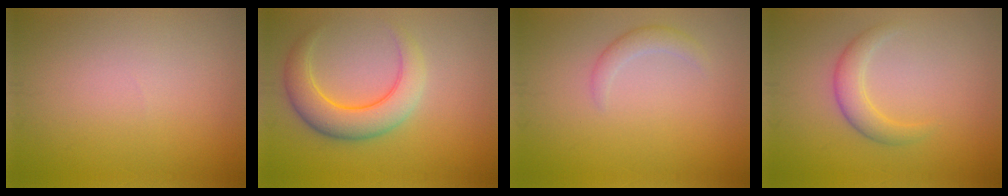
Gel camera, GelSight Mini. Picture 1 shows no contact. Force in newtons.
{"total": 5.4, "press": 5.4, "slide": 0.1}
{"total": 1.6, "press": 1.6, "slide": 0.1}
{"total": 2.7, "press": 2.7, "slide": 0.1}